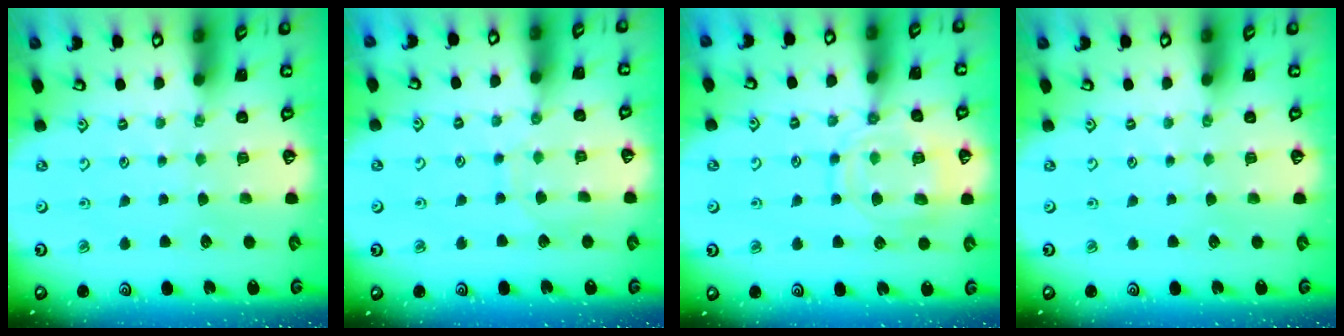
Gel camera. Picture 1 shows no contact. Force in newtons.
{"total": 5.7, "press": 5.7, "slide": 0.4}
{"total": 14.2, "press": 14.1, "slide": 1.4}
{"total": 0.0}